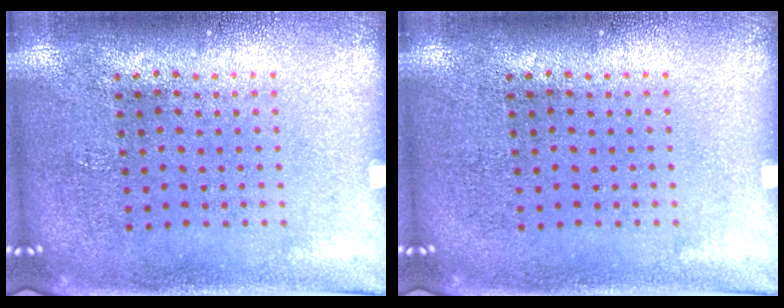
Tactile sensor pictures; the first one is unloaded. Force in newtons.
{"total": 0.0}